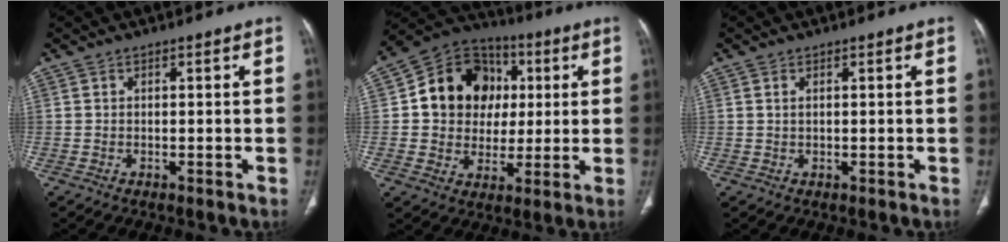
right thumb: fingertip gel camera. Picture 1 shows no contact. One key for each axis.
{"total": 16.2, "fx": 2.7, "fy": 13.9, "fz": 7.9, "tx": -0.086, "ty": 0.014, "tz": 0.046}
{"total": 0.9, "fx": 0.4, "fy": 0.4, "fz": 0.7, "tx": -0.016, "ty": 0.004, "tz": 0.009}